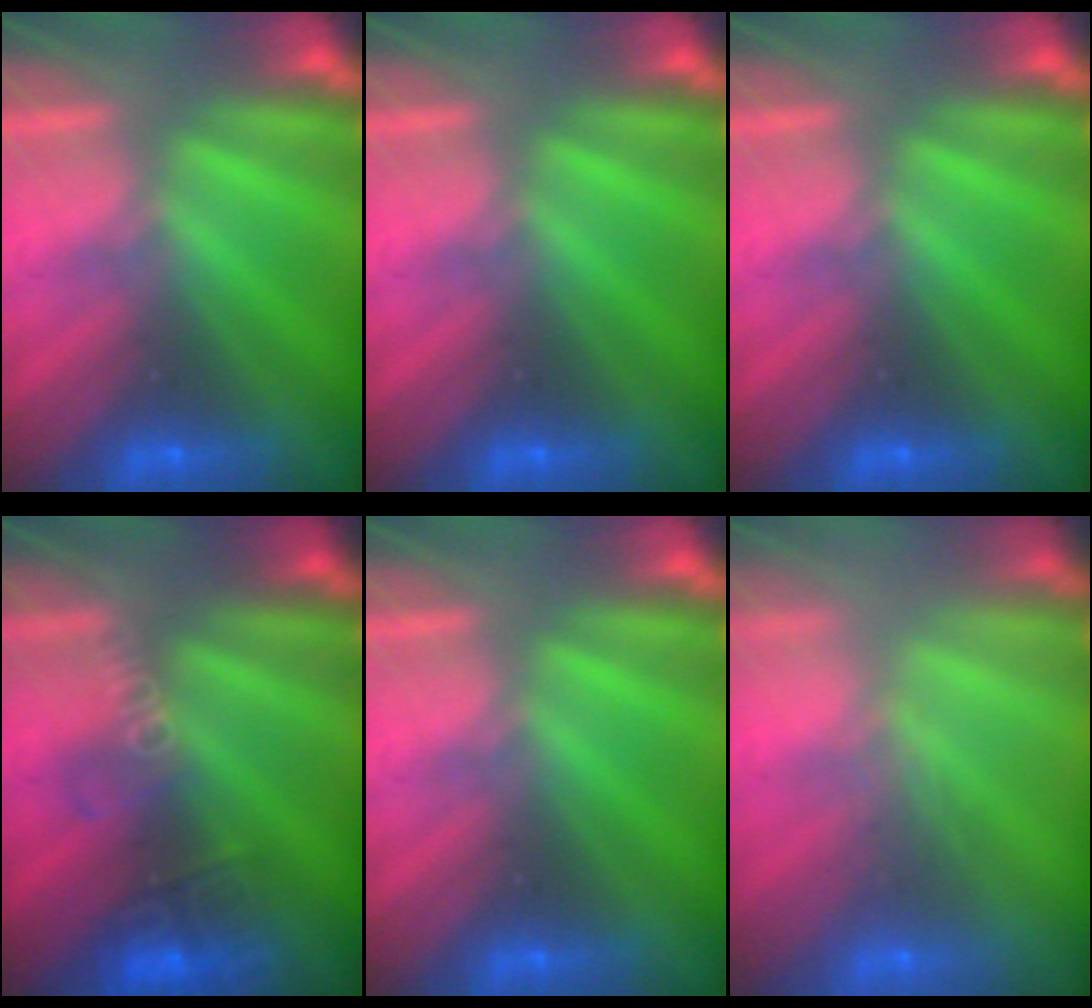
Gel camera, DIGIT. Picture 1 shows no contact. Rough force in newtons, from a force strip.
{"total": 0.0}
{"total": 0.0}
{"total": 2.7}
{"total": 0.0}
{"total": 2.4}